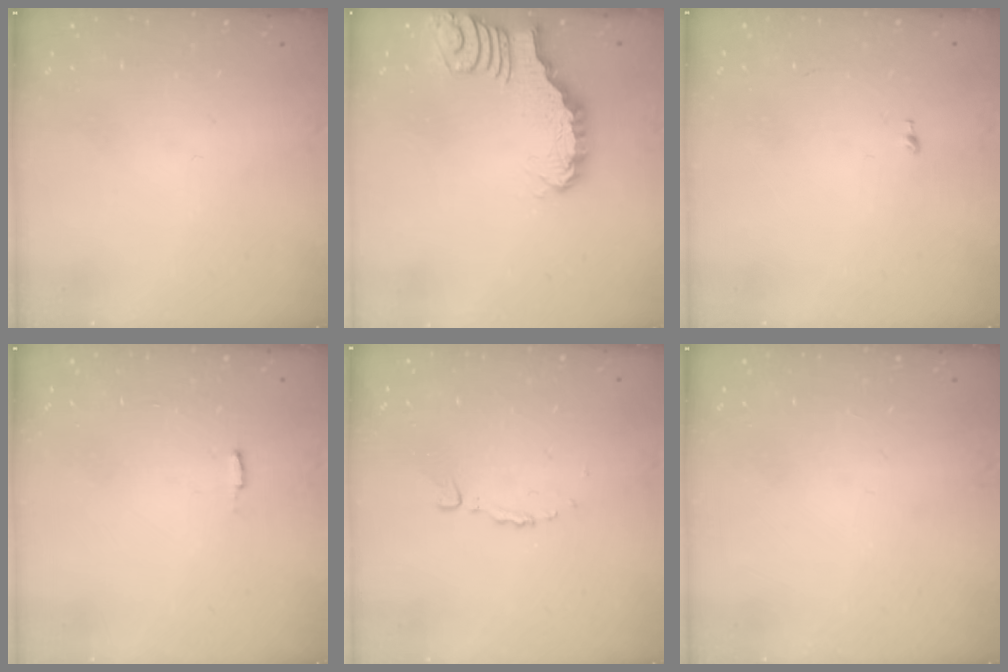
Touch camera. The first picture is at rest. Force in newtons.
{"total": 2.8, "press": 2.8, "slide": 0.4}
{"total": 5.3, "press": 5.3, "slide": 0.4}
{"total": 4.3, "press": 4.2, "slide": 0.3}
{"total": 4.0, "press": 4.0, "slide": 0.2}
{"total": 1.6, "press": 1.5, "slide": 0.2}